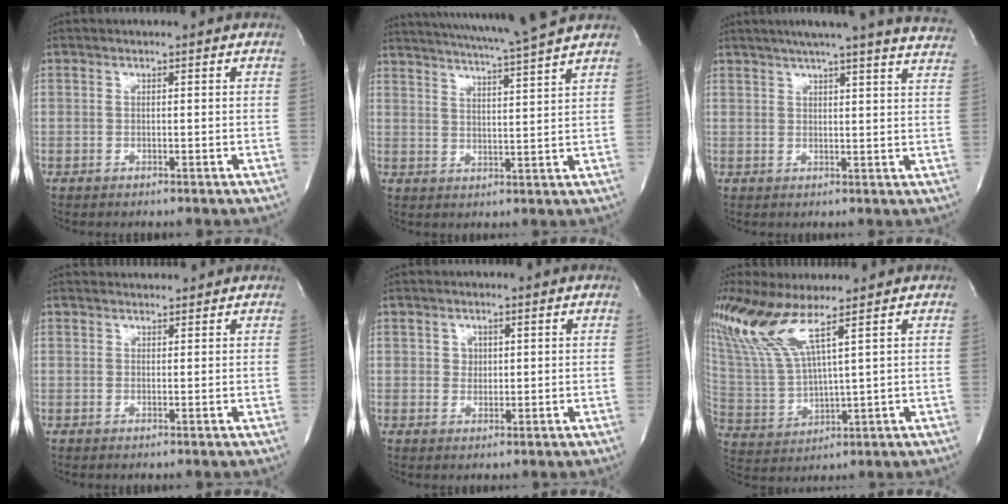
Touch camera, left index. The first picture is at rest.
{"total": 14.0, "force": [12.4, -1.7, 6.2], "torque": [-0.116, -0.020, 0.171]}
{"total": 22.3, "force": [19.7, 0.1, 10.4], "torque": [-0.158, -0.026, 0.230]}
{"total": 2.2, "force": [2.2, 0.3, 0.0], "torque": [-0.009, 0.016, 0.036]}
{"total": 1.4, "force": [0.3, 1.3, 0.5], "torque": [-0.008, -0.007, 0.005]}
{"total": 10.8, "force": [7.1, 0.4, 8.1], "torque": [-0.197, -0.004, 0.151]}